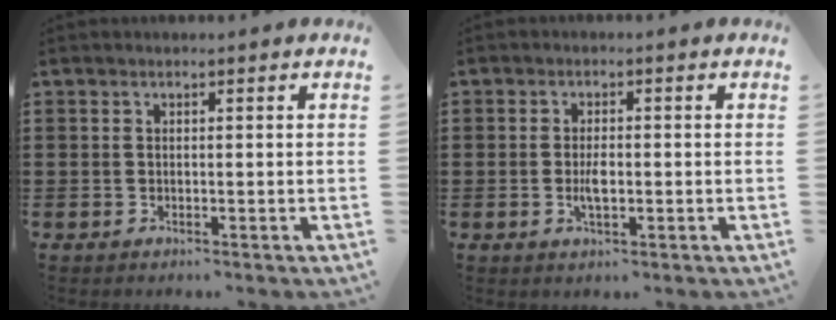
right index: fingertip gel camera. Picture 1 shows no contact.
{"total": 2.9, "force": [-0.5, 1.1, 2.7], "torque": [-0.057, -0.002, -0.011]}